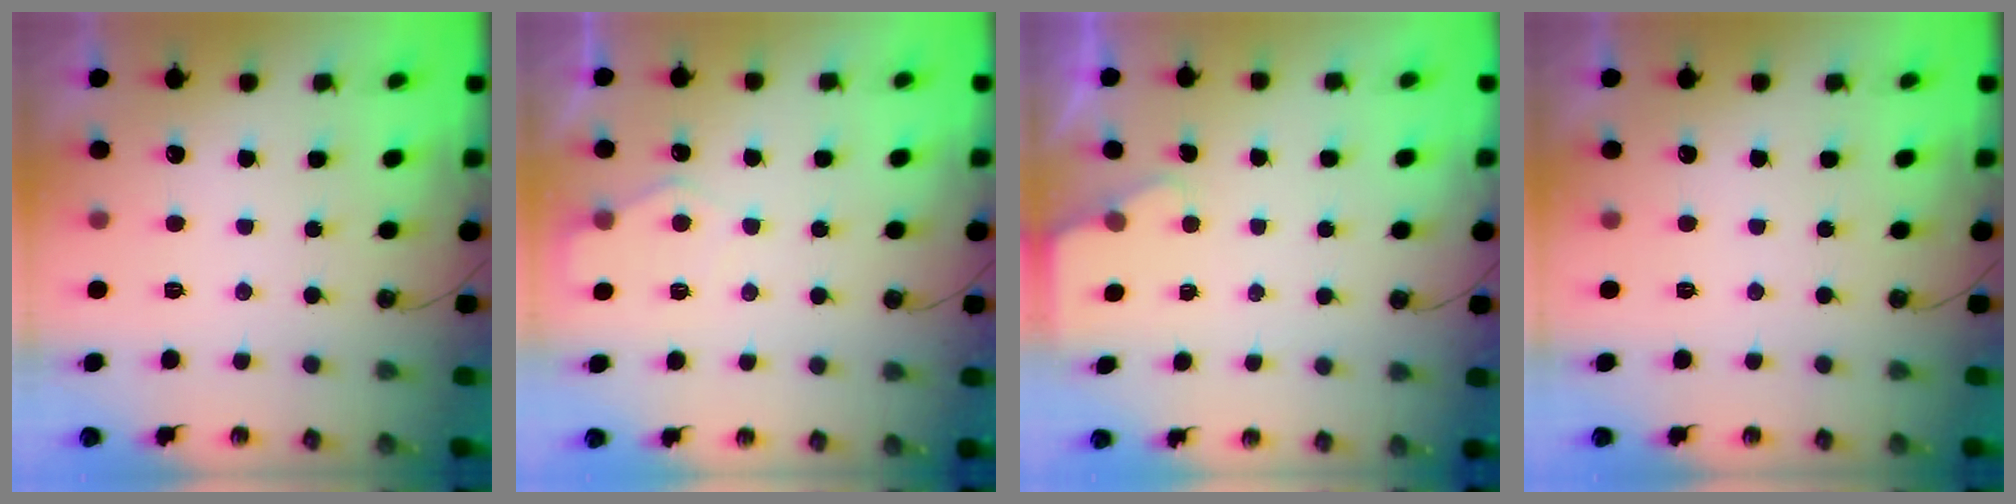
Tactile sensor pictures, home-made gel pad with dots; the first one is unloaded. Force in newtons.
{"total": 4.5, "press": 4.4, "slide": 0.6}
{"total": 1.5, "press": 1.5, "slide": 0.3}
{"total": 0.0}